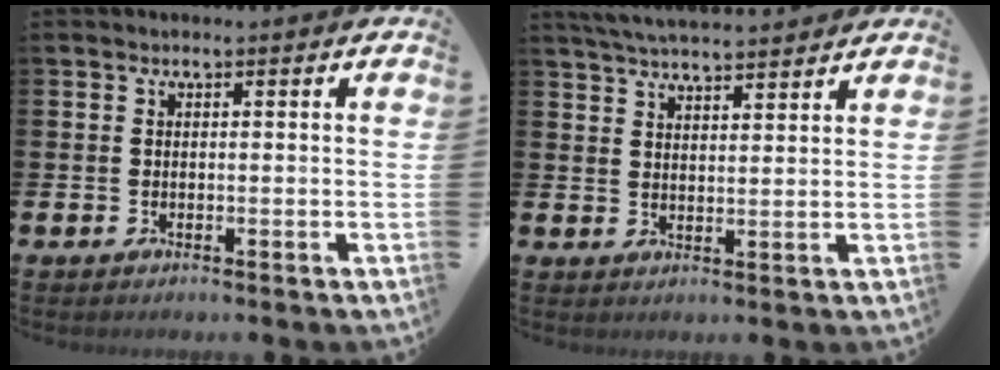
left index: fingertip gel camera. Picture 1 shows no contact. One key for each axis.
{"total": 4.6, "fx": 4.5, "fy": 0.2, "fz": 0.7, "tx": -0.026, "ty": -0.020, "tz": 0.082}